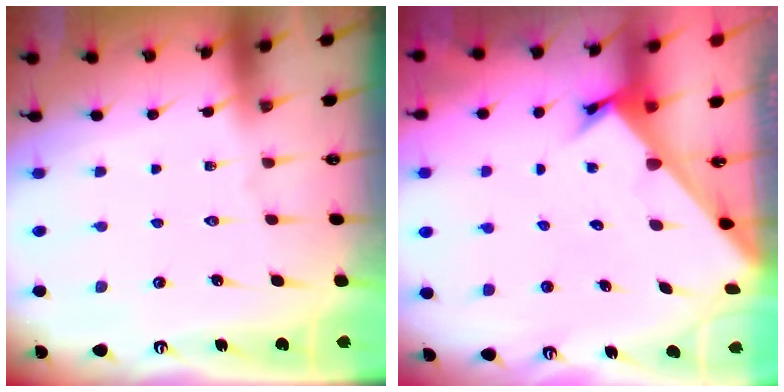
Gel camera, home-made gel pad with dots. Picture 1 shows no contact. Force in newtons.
{"total": 2.7, "press": 2.7, "slide": 0.2}